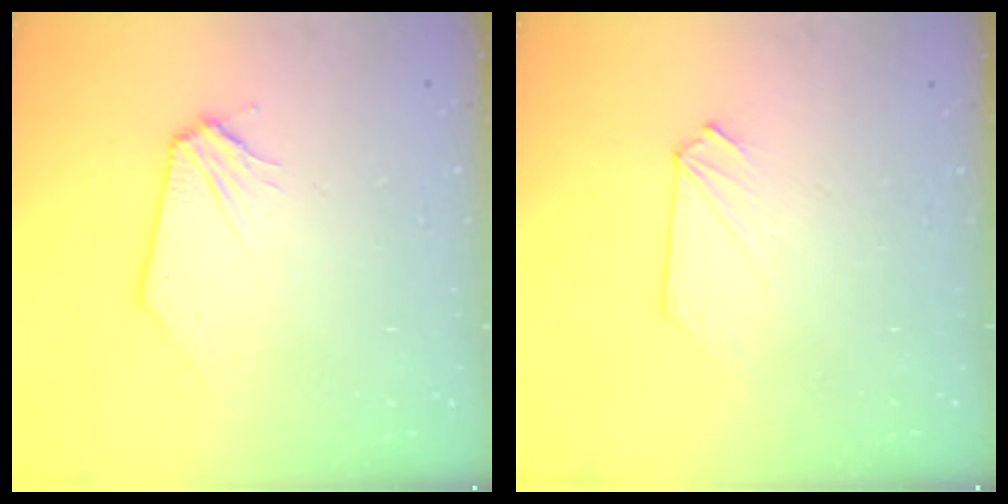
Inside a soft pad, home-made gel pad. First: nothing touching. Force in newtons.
{"total": 0.0}